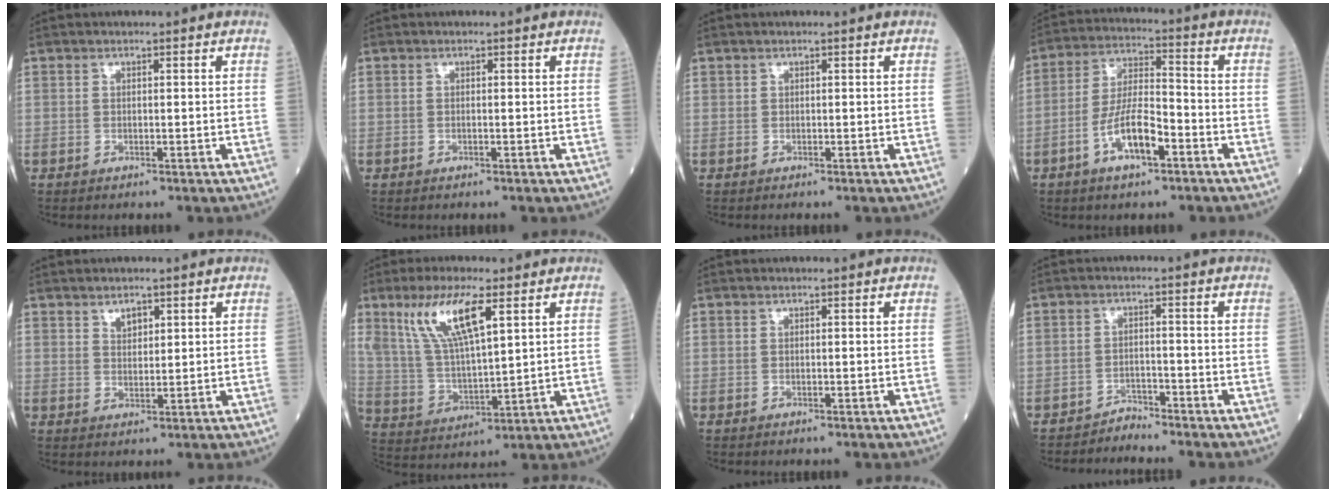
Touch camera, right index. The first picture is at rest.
{"total": 0.0}
{"total": 0.0}
{"total": 9.0, "force": [-4.2, 2.7, 7.5], "torque": [-0.152, 0.007, -0.078]}
{"total": 2.3, "force": [1.5, 1.2, 1.3], "torque": [-0.022, 0.000, 0.031]}
{"total": 11.8, "force": [6.1, 2.7, 9.8], "torque": [-0.210, 0.008, 0.124]}
{"total": 0.0}
{"total": 2.4, "force": [-2.2, -0.2, -0.8], "torque": [0.021, -0.010, -0.037]}